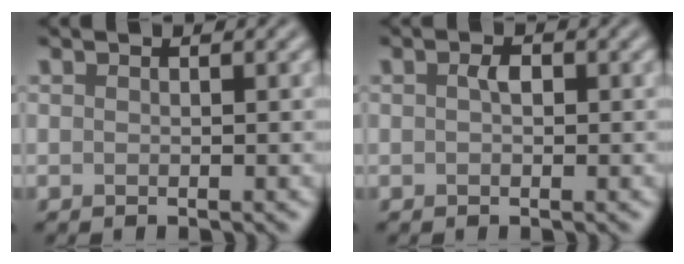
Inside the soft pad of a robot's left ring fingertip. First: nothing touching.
{"total": 1.2, "force": [0.1, 0.7, 0.9], "torque": [-0.016, 0.002, 0.001]}